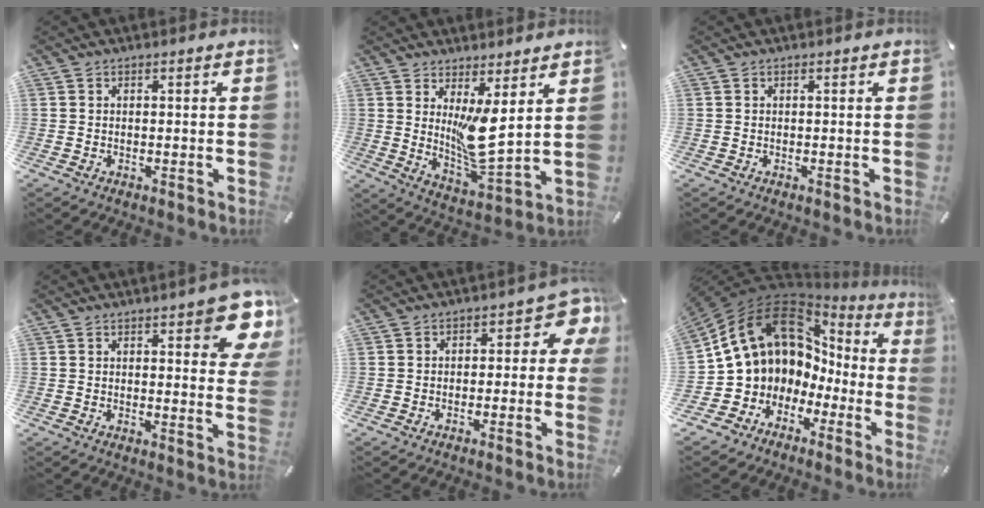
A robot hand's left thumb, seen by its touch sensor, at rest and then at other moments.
{"total": 10.8, "force": [3.4, 3.0, 9.9], "torque": [-0.181, -0.046, 0.056]}
{"total": 0.0}
{"total": 10.6, "force": [5.6, 3.6, 8.3], "torque": [-0.106, -0.031, 0.094]}
{"total": 6.4, "force": [0.7, 3.8, 5.1], "torque": [-0.066, -0.009, 0.006]}
{"total": 13.9, "force": [5.7, 11.4, 5.5], "torque": [-0.125, -0.048, 0.123]}